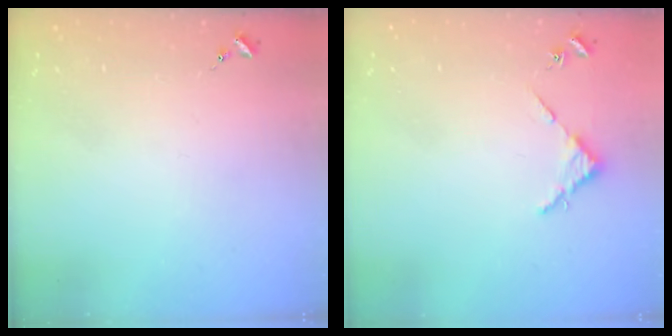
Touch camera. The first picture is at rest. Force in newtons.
{"total": 2.7, "press": 2.7, "slide": 0.3}